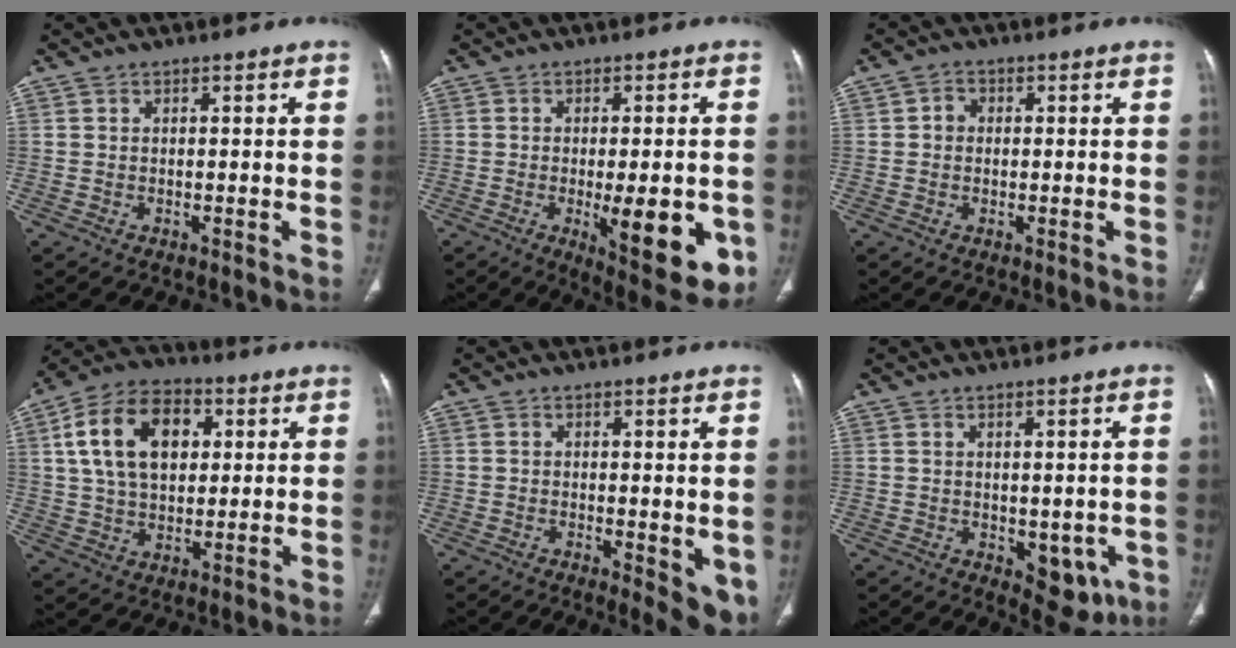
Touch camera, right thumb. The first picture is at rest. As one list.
[{"total": 14.4, "force": [-3.7, 5.0, 13.0], "torque": [-0.155, -0.019, -0.036]}, {"total": 2.3, "force": [0.1, 2.1, 1.0], "torque": [-0.004, 0.007, -0.001]}, {"total": 16.5, "force": [4.5, 10.7, 11.7], "torque": [-0.185, 0.007, 0.077]}, {"total": 6.4, "force": [-0.5, 2.5, 5.8], "torque": [-0.067, -0.017, -0.002]}, {"total": 6.7, "force": [-1.2, 4.0, 5.2], "torque": [-0.033, -0.012, -0.001]}]